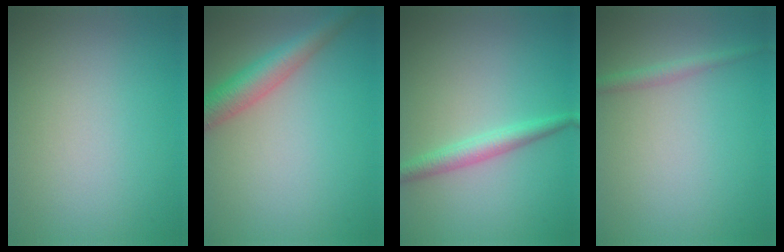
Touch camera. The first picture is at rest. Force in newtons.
{"total": 4.4, "press": 4.4, "slide": 0.1}
{"total": 2.3, "press": 2.3, "slide": 0.0}
{"total": 1.4, "press": 1.4, "slide": 0.1}